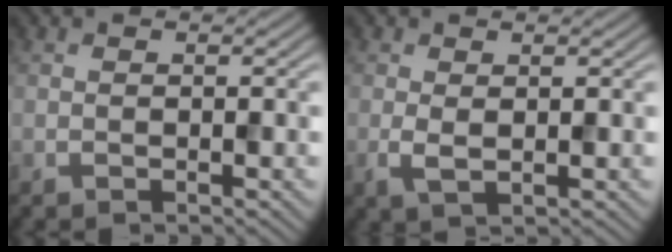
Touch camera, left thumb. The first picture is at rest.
{"total": 1.9, "force": [0.4, 0.8, 1.7], "torque": [-0.043, -0.003, 0.007]}